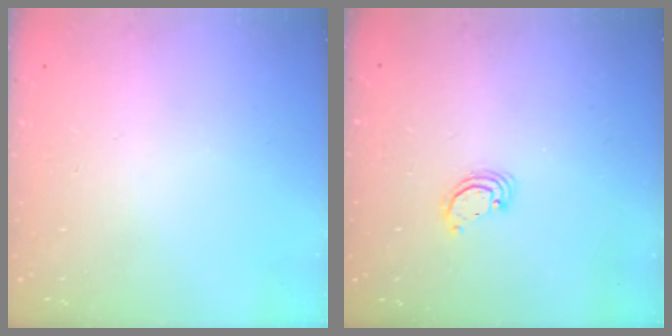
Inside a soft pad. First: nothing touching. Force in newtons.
{"total": 2.6, "press": 2.6, "slide": 0.2}